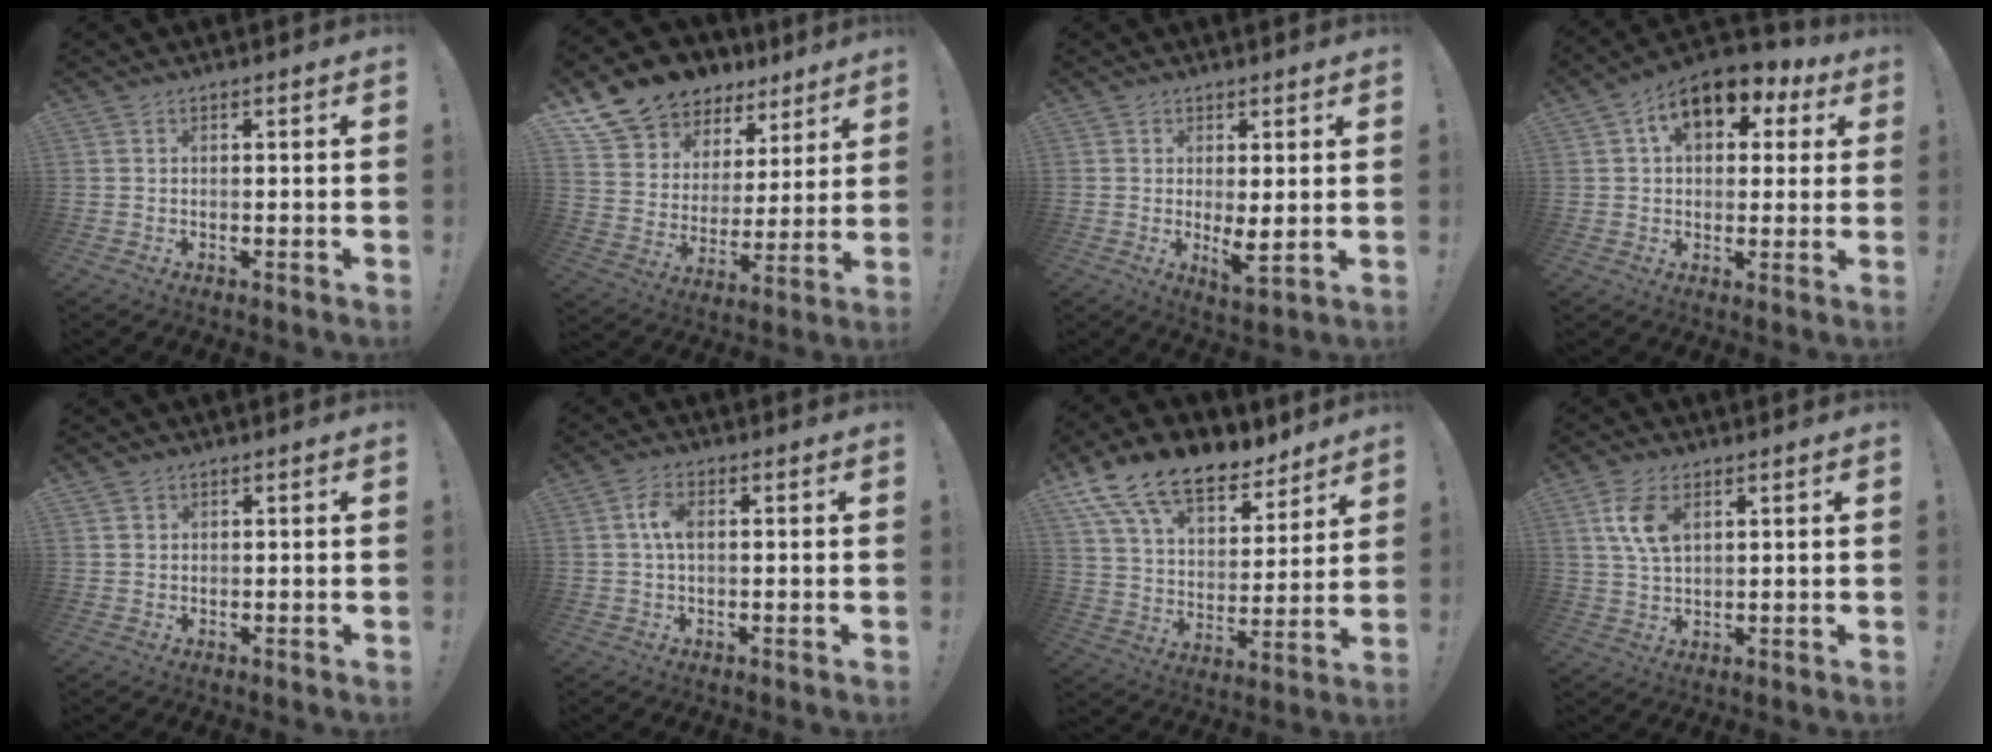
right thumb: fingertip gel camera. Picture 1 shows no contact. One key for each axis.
{"total": 12.2, "fx": 9.4, "fy": 7.5, "fz": 2.5, "tx": -0.049, "ty": -0.079, "tz": 0.183}
{"total": 4.8, "fx": 0.6, "fy": 1.0, "fz": 4.6, "tx": -0.068, "ty": -0.022, "tz": 0.013}
{"total": 12.1, "fx": 5.8, "fy": 7.3, "fz": 7.8, "tx": -0.111, "ty": -0.025, "tz": 0.104}
{"total": 1.3, "fx": 0.8, "fy": 1.1, "fz": 0.0, "tx": 0.002, "ty": -0.001, "tz": 0.015}
{"total": 5.1, "fx": 0.6, "fy": 2.6, "fz": 4.3, "tx": -0.075, "ty": 0.008, "tz": 0.010}
{"total": 17.2, "fx": 12.2, "fy": 8.6, "fz": 8.5, "tx": -0.142, "ty": -0.083, "tz": 0.224}
{"total": 8.4, "fx": 3.3, "fy": 4.6, "fz": 6.3, "tx": -0.122, "ty": -0.009, "tz": 0.058}